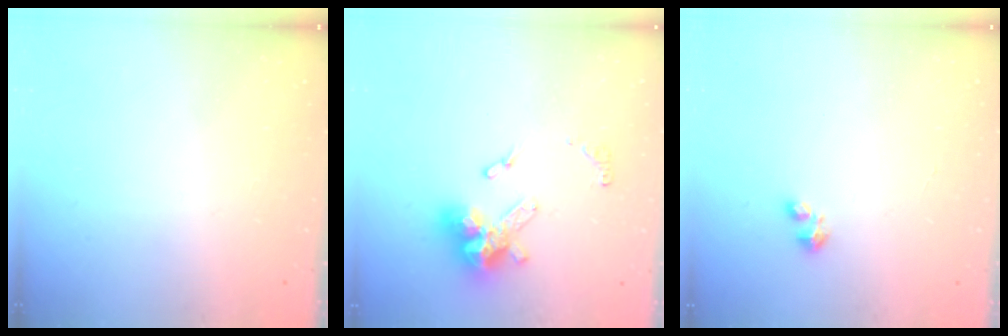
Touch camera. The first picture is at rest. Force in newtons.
{"total": 14.1, "press": 14.1, "slide": 0.9}
{"total": 1.8, "press": 1.8, "slide": 0.4}